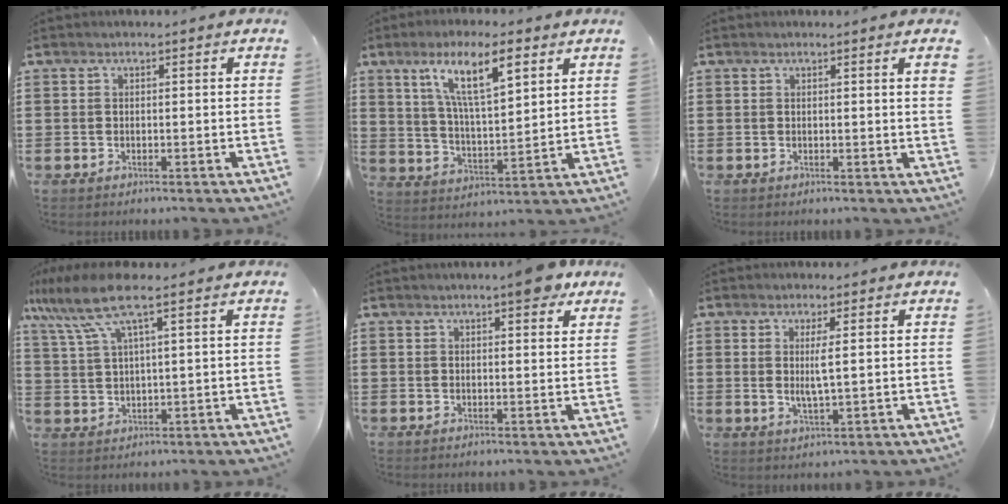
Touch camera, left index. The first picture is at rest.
{"total": 10.9, "force": [6.0, 3.1, 8.5], "torque": [-0.163, -0.006, 0.102]}
{"total": 1.8, "force": [0.8, 0.0, 1.6], "torque": [-0.033, -0.001, 0.015]}
{"total": 8.7, "force": [5.1, 1.5, 6.9], "torque": [-0.163, -0.009, 0.088]}
{"total": 5.0, "force": [3.8, 1.0, 3.1], "torque": [-0.046, -0.008, 0.063]}
{"total": 3.4, "force": [0.8, 0.2, 3.3], "torque": [-0.064, -0.004, 0.013]}